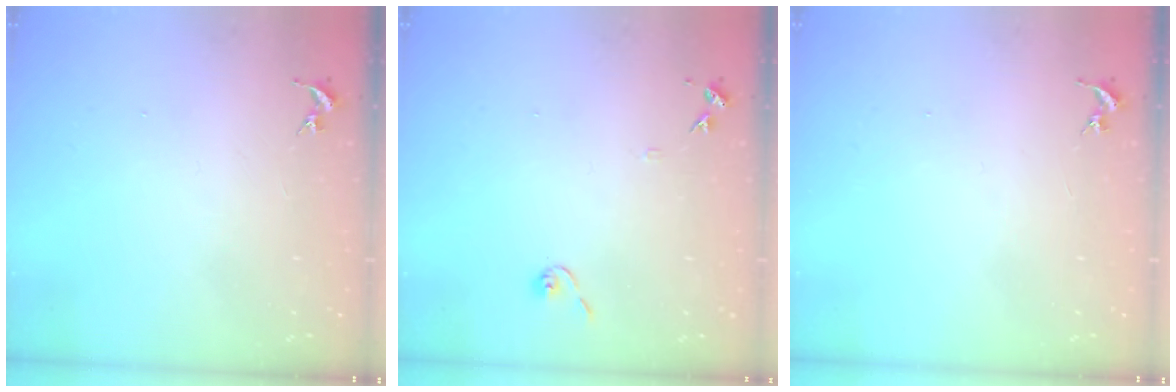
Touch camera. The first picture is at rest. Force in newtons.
{"total": 6.8, "press": 6.8, "slide": 0.6}
{"total": 0.0}